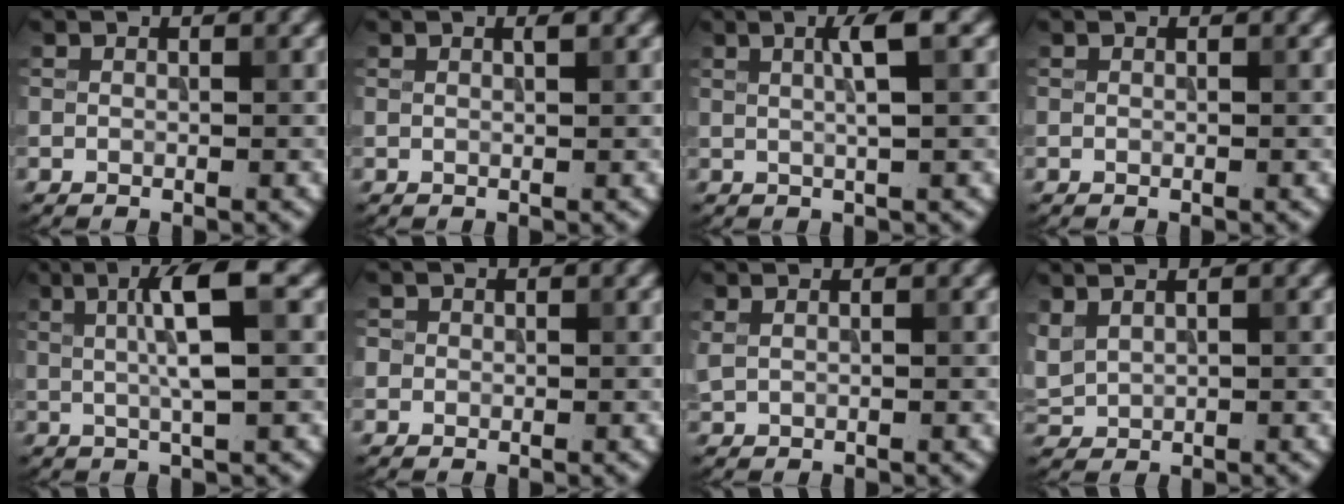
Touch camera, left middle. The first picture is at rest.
{"total": 0.5, "force": [0.3, 0.0, 0.4], "torque": [-0.007, 0.001, 0.005]}
{"total": 3.0, "force": [0.8, 0.5, 2.9], "torque": [-0.040, 0.008, 0.010]}
{"total": 0.0}
{"total": 5.1, "force": [1.1, 0.7, 4.9], "torque": [-0.084, 0.007, 0.019]}
{"total": 1.0, "force": [0.2, 1.0, 0.2], "torque": [0.003, 0.000, -0.004]}
{"total": 0.8, "force": [0.5, 0.3, 0.6], "torque": [-0.012, 0.002, 0.013]}
{"total": 1.8, "force": [1.0, 1.1, 1.0], "torque": [-0.029, 0.006, 0.029]}